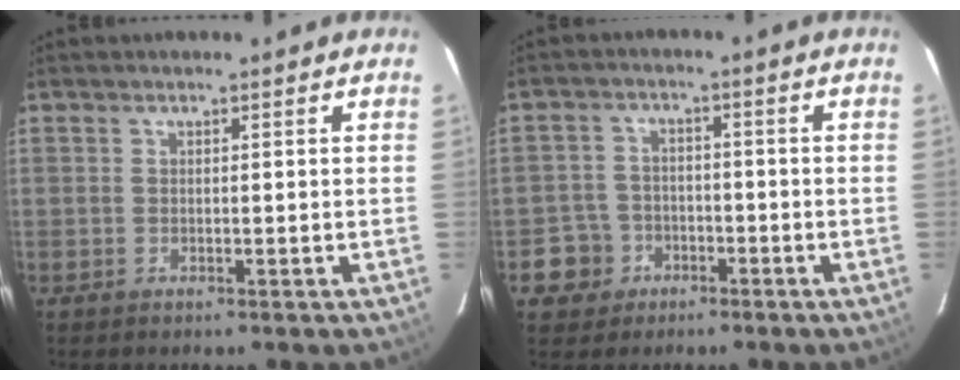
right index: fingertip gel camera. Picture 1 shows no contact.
{"total": 6.1, "force": [-2.6, 5.5, 0.3], "torque": [-0.021, 0.021, -0.041]}